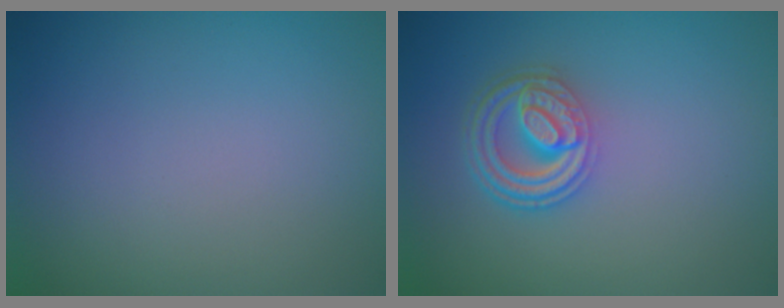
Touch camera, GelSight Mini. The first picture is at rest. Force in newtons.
{"total": 4.7, "press": 3.5, "slide": 3.1}